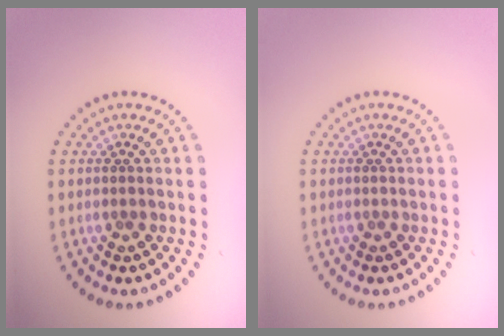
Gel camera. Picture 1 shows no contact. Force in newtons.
{"total": 0.0}